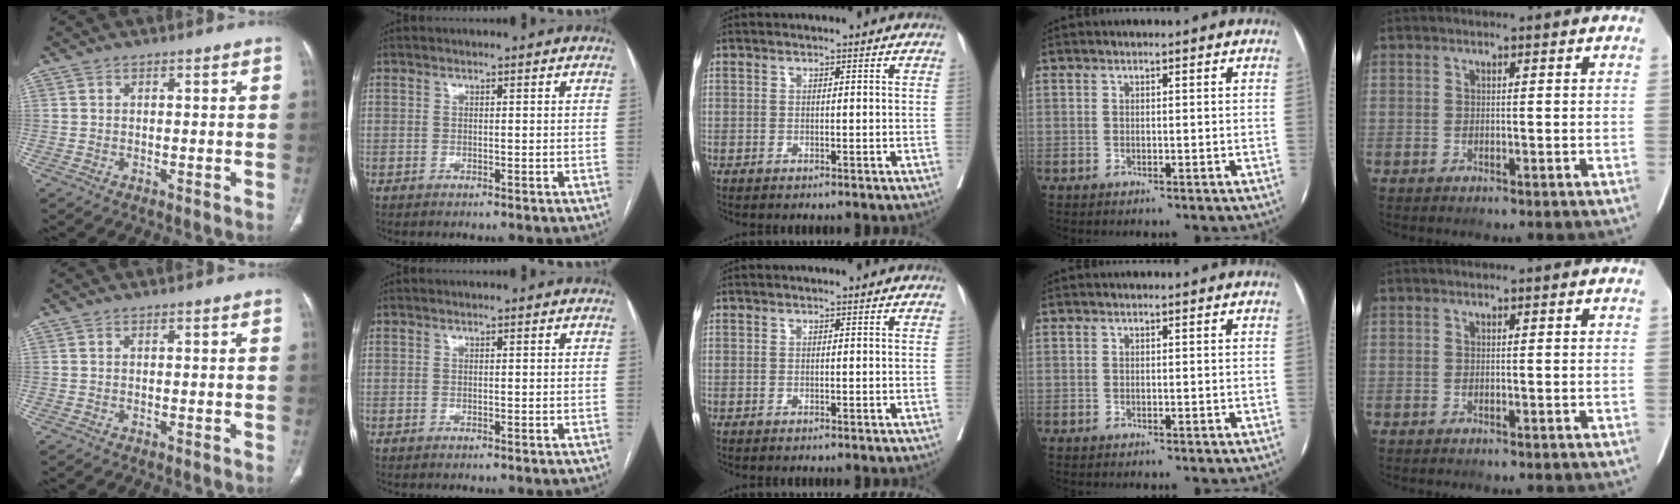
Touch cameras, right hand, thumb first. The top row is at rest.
{}